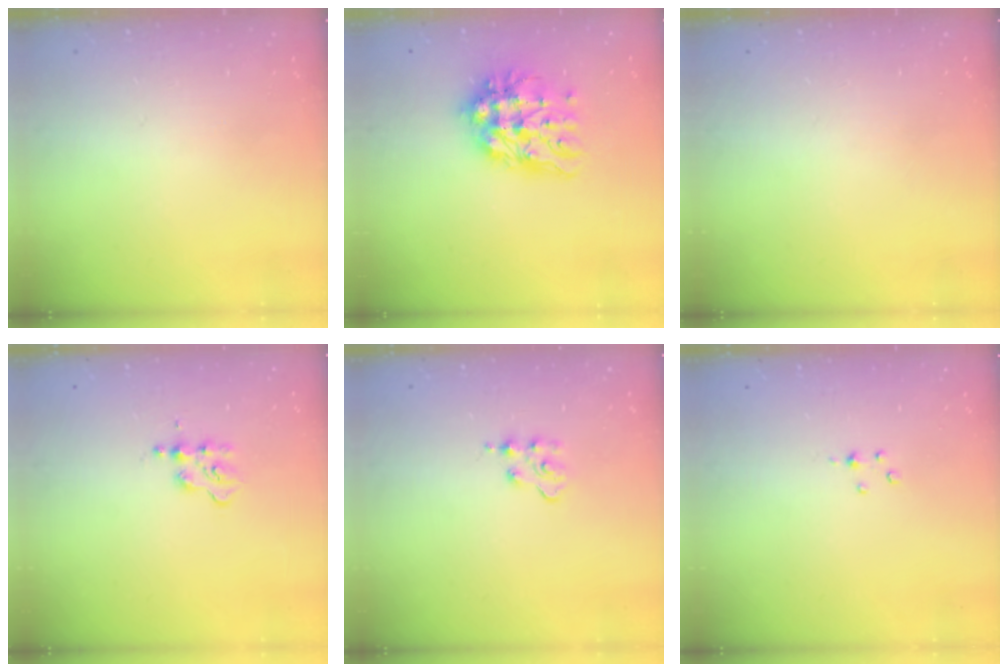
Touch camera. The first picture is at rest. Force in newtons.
{"total": 13.6, "press": 13.5, "slide": 1.0}
{"total": 0.0}
{"total": 2.4, "press": 2.4, "slide": 0.3}
{"total": 3.0, "press": 2.9, "slide": 0.4}
{"total": 2.5, "press": 2.5, "slide": 0.3}